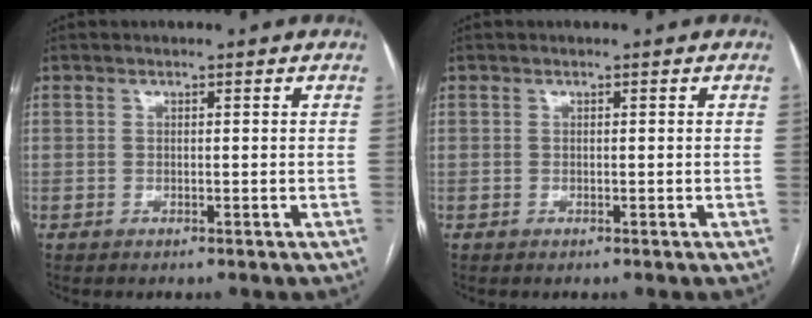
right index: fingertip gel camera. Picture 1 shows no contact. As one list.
[{"total": 0.0}]